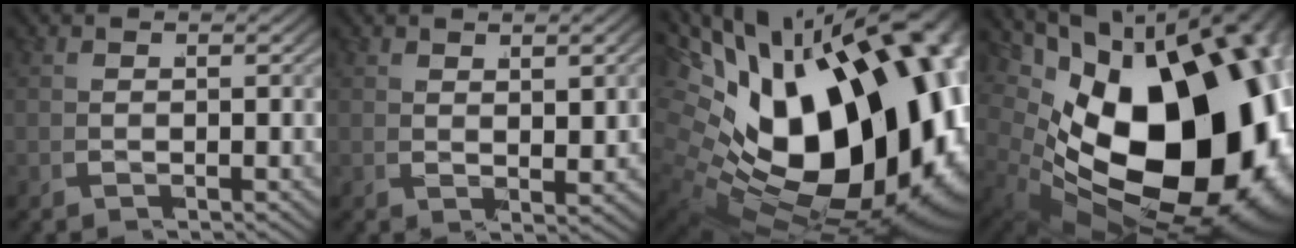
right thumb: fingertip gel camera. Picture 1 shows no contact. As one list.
[{"total": 1.5, "force": [1.3, 0.0, 0.7], "torque": [0.002, 0.002, 0.030]}, {"total": 30.6, "force": [-0.9, 18.5, 24.3], "torque": [-0.384, -0.059, 0.033]}, {"total": 33.5, "force": [-2.1, 21.0, 26.0], "torque": [-0.415, -0.087, 0.021]}]